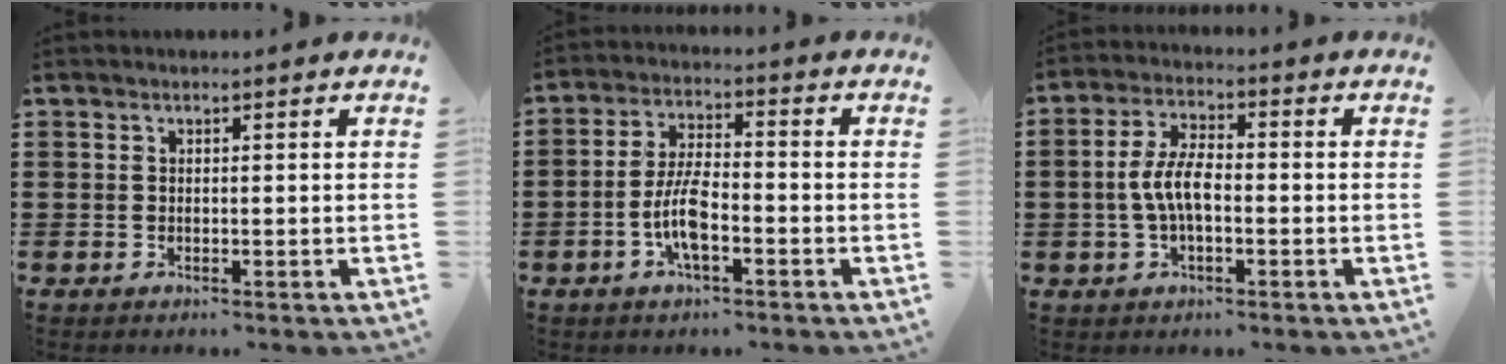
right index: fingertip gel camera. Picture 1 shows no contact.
{"total": 7.0, "force": [-2.4, 2.4, 6.1], "torque": [-0.136, -0.004, -0.050]}
{"total": 6.4, "force": [-0.8, 2.8, 5.7], "torque": [-0.129, -0.001, -0.022]}